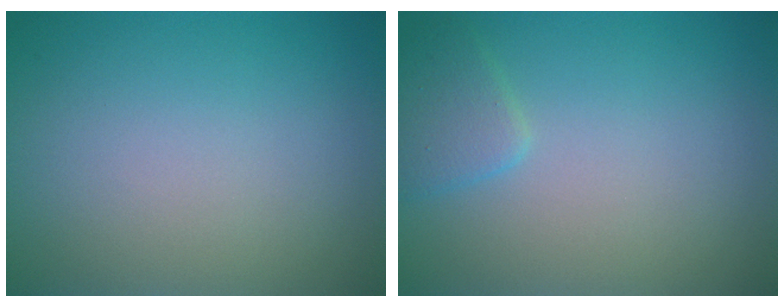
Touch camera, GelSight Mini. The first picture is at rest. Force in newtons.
{"total": 1.9, "press": 1.9, "slide": 0.1}